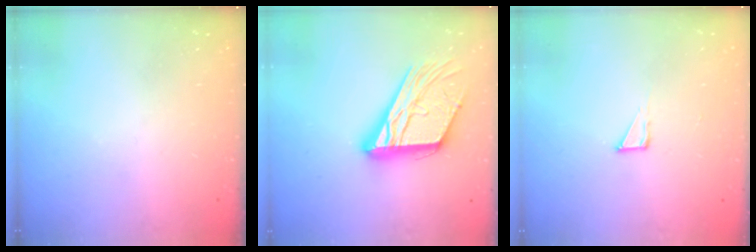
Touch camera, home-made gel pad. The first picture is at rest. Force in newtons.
{"total": 19.7, "press": 19.6, "slide": 1.8}
{"total": 2.6, "press": 2.6, "slide": 0.1}